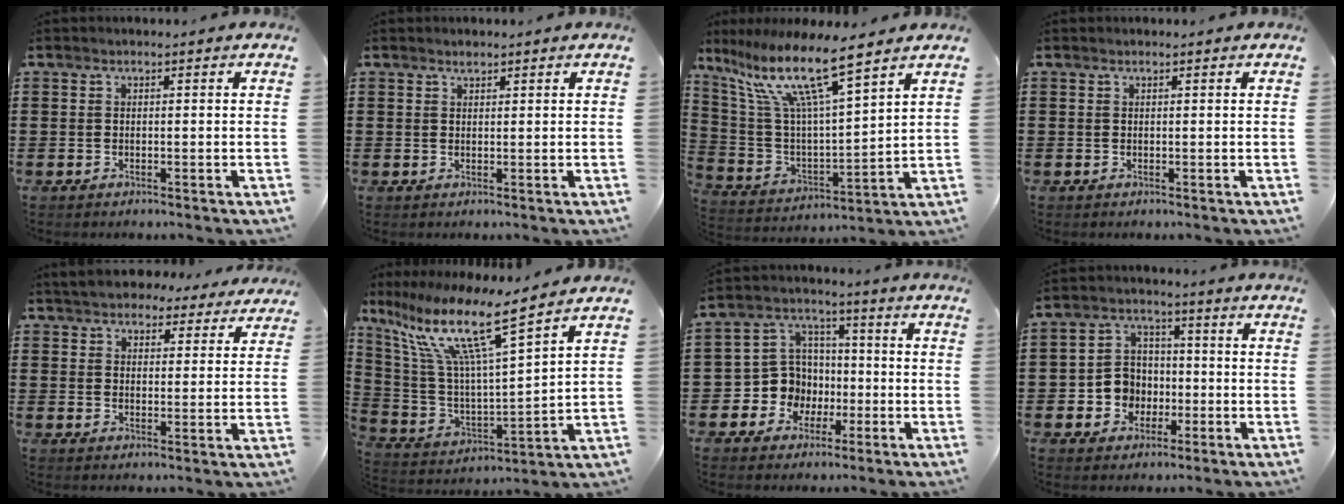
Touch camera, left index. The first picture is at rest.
{"total": 1.1, "force": [0.9, 0.4, 0.4], "torque": [-0.009, 0.002, 0.017]}
{"total": 13.0, "force": [8.8, 1.9, 9.4], "torque": [-0.215, -0.048, 0.146]}
{"total": 0.0}
{"total": 5.6, "force": [5.3, 1.2, 1.4], "torque": [-0.046, -0.013, 0.097]}
{"total": 13.9, "force": [8.8, 1.7, 10.6], "torque": [-0.242, -0.053, 0.138]}
{"total": 8.4, "force": [-1.7, 8.0, 2.1], "torque": [-0.085, 0.009, -0.029]}
{"total": 6.1, "force": [-1.2, 5.6, 2.0], "torque": [-0.060, 0.016, -0.022]}